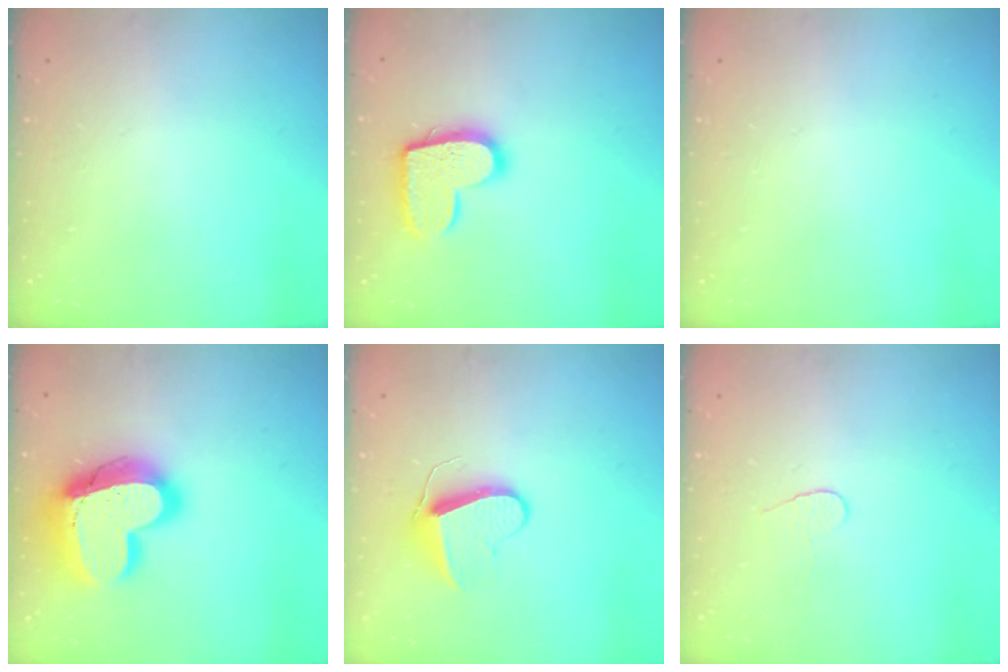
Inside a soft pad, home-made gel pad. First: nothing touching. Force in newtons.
{"total": 14.6, "press": 14.6, "slide": 0.9}
{"total": 0.0}
{"total": 23.4, "press": 23.3, "slide": 1.9}
{"total": 9.4, "press": 9.4, "slide": 0.7}
{"total": 3.6, "press": 3.6, "slide": 0.3}